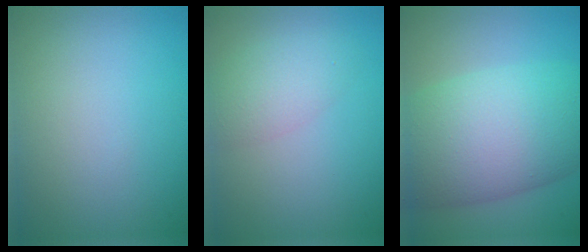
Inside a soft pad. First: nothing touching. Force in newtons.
{"total": 3.2, "press": 3.2, "slide": 0.0}
{"total": 12.2, "press": 12.1, "slide": 0.4}